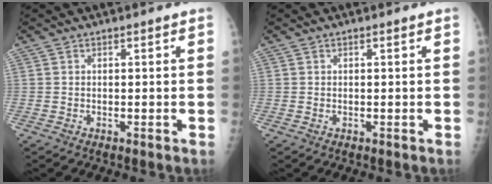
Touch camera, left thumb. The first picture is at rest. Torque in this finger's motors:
{"motor_torque": [-0.28, 0.03, -0.08, 0.01, 0.00]}